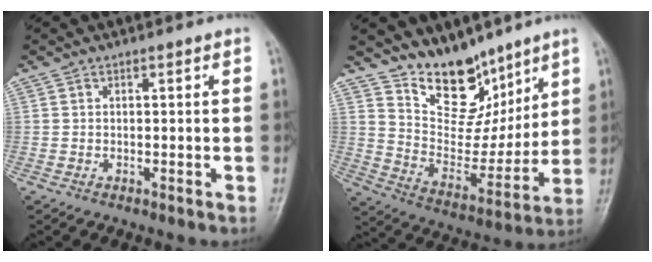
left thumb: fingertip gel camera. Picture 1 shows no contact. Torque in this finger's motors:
{"motor_torque": [1.77, 0.82, 1.06, -0.96, 0.02]}